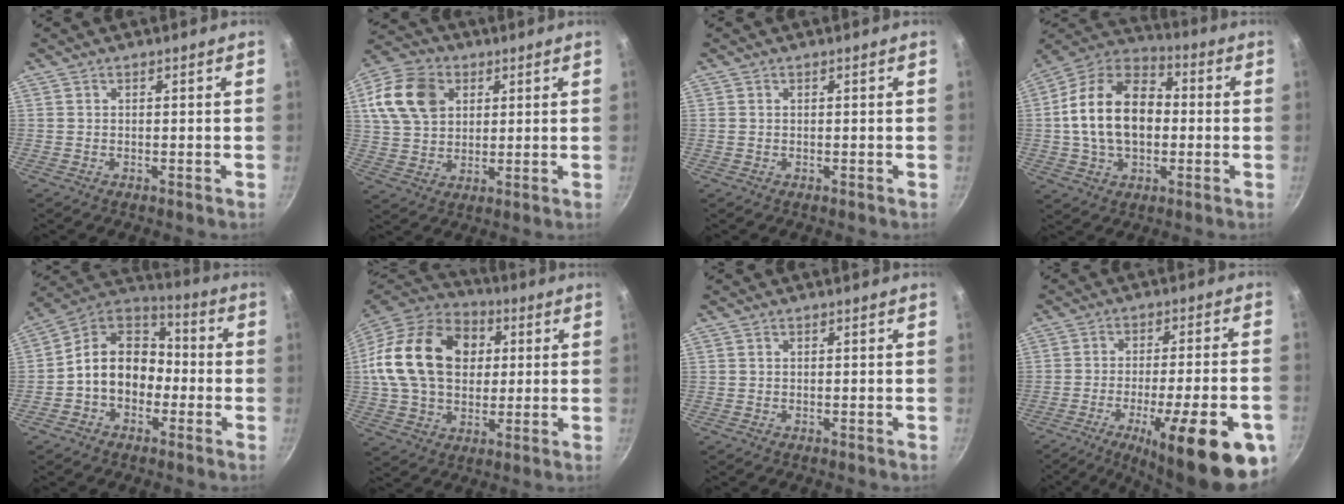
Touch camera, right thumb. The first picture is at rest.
{"total": 13.5, "force": [4.4, 10.1, 7.9], "torque": [-0.130, 0.003, 0.076]}
{"total": 0.0}
{"total": 18.7, "force": [0.1, 12.6, 13.9], "torque": [-0.218, 0.035, -0.012]}
{"total": 13.1, "force": [-2.5, 10.1, 7.9], "torque": [-0.087, 0.052, -0.065]}
{"total": 23.7, "force": [4.0, 17.2, 15.8], "torque": [-0.263, 0.022, 0.065]}
{"total": 0.0}
{"total": 22.7, "force": [-10.2, 5.6, 19.5], "torque": [-0.248, 0.022, -0.142]}